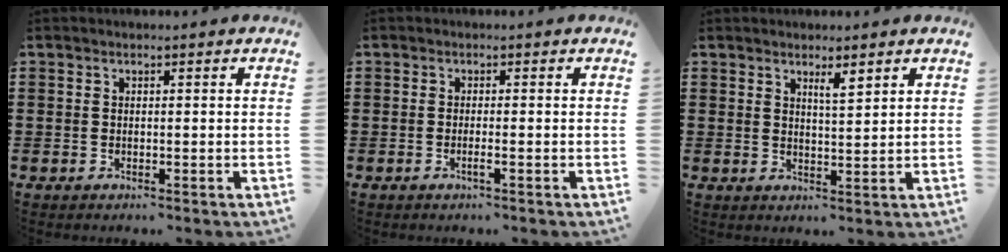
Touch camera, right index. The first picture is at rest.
{"total": 1.3, "force": [-0.6, -0.1, 1.1], "torque": [-0.025, -0.007, -0.012]}
{"total": 2.5, "force": [1.8, 0.3, 1.6], "torque": [-0.026, -0.002, 0.030]}